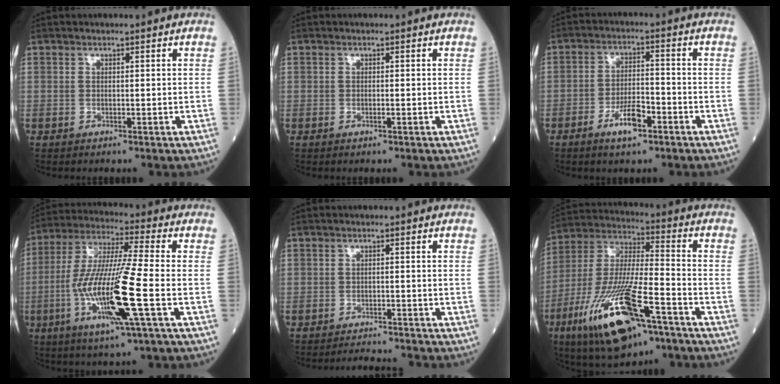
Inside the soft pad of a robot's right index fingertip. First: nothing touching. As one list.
[{"total": 0.0}, {"total": 6.0, "force": [-3.3, 1.7, 4.7], "torque": [-0.089, 0.001, -0.057]}, {"total": 16.0, "force": [-4.4, 0.2, 15.4], "torque": [-0.313, -0.016, -0.087]}, {"total": 3.7, "force": [-3.7, -0.2, 0.1], "torque": [0.000, -0.009, -0.057]}, {"total": 20.4, "force": [-10.7, 4.8, 16.7], "torque": [-0.354, -0.036, -0.186]}]